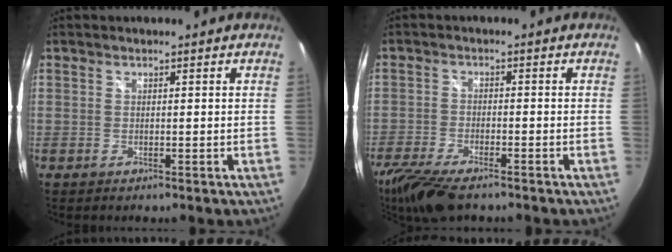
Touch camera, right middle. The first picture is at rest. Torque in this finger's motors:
{"motor_torque": [1.08, -1.06, 0.13, 0.10]}